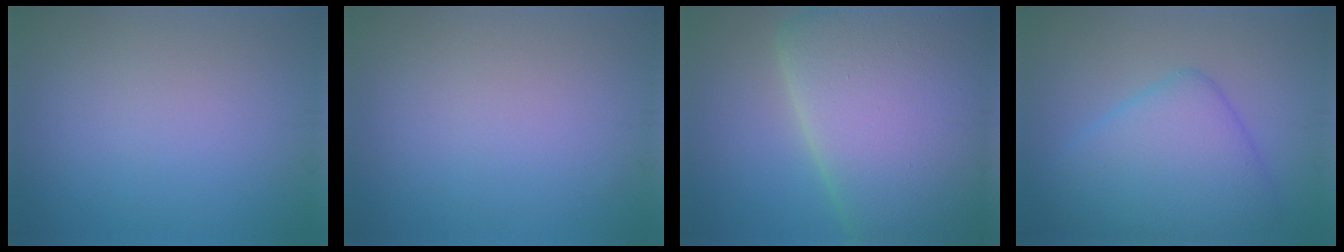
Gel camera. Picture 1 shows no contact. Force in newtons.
{"total": 0.0}
{"total": 19.9, "press": 19.9, "slide": 0.9}
{"total": 7.0, "press": 7.0, "slide": 0.4}